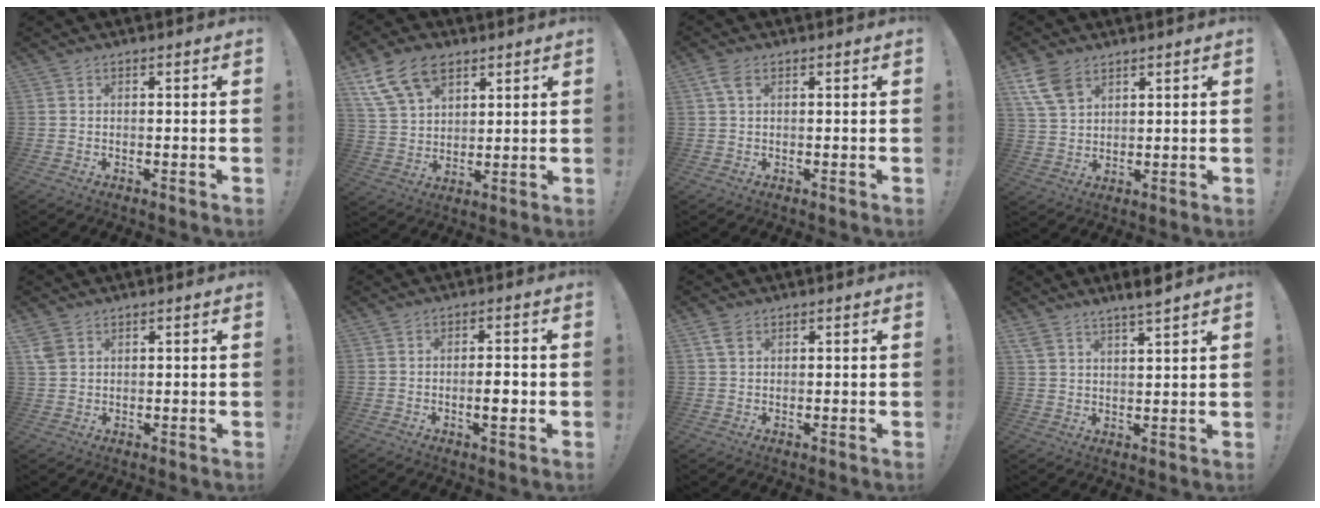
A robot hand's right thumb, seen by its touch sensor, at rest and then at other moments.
{"total": 14.5, "force": [8.6, 9.3, 7.1], "torque": [-0.122, -0.038, 0.164]}
{"total": 3.8, "force": [1.4, 2.2, 2.8], "torque": [-0.062, 0.008, 0.028]}
{"total": 9.1, "force": [5.3, 5.5, 4.9], "torque": [-0.100, -0.016, 0.108]}
{"total": 3.6, "force": [2.0, 2.4, 1.8], "torque": [-0.037, 0.000, 0.042]}
{"total": 4.3, "force": [-1.2, 1.0, 4.0], "torque": [-0.054, -0.002, -0.023]}
{"total": 3.0, "force": [1.6, 1.9, 1.7], "torque": [-0.034, 0.002, 0.031]}
{"total": 5.3, "force": [4.7, 0.3, 2.3], "torque": [-0.044, -0.027, 0.085]}